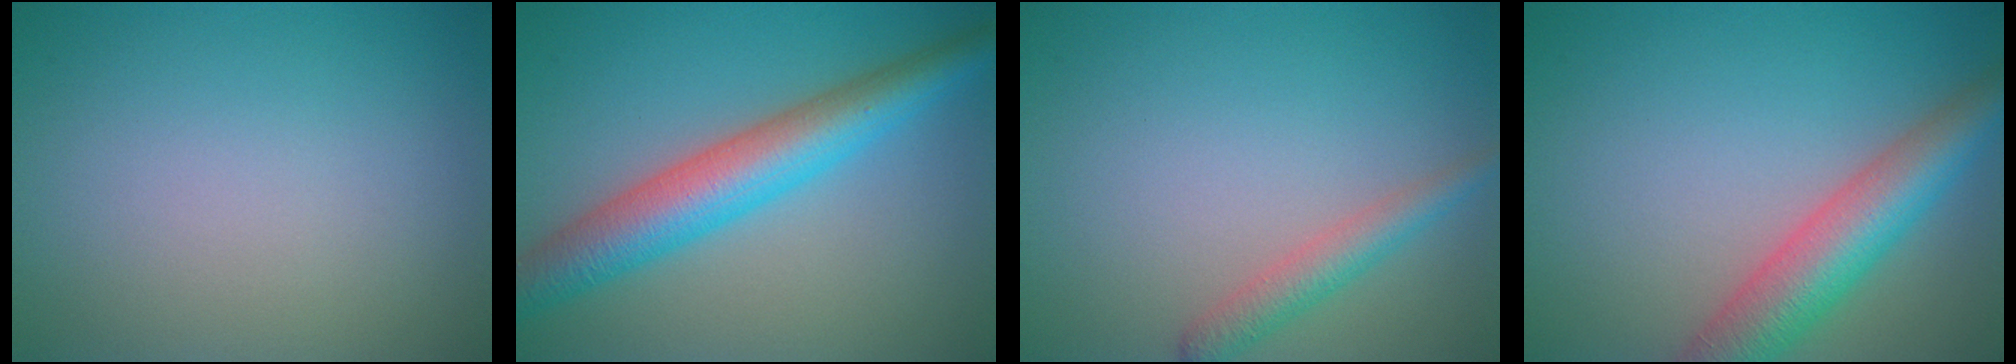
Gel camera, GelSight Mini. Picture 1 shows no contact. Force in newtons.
{"total": 6.9, "press": 6.9, "slide": 0.1}
{"total": 2.4, "press": 2.4, "slide": 0.1}
{"total": 6.6, "press": 6.6, "slide": 0.3}